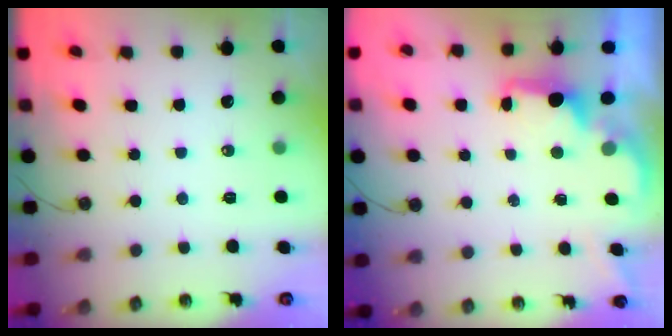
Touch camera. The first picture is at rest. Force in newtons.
{"total": 1.7, "press": 1.6, "slide": 0.7}